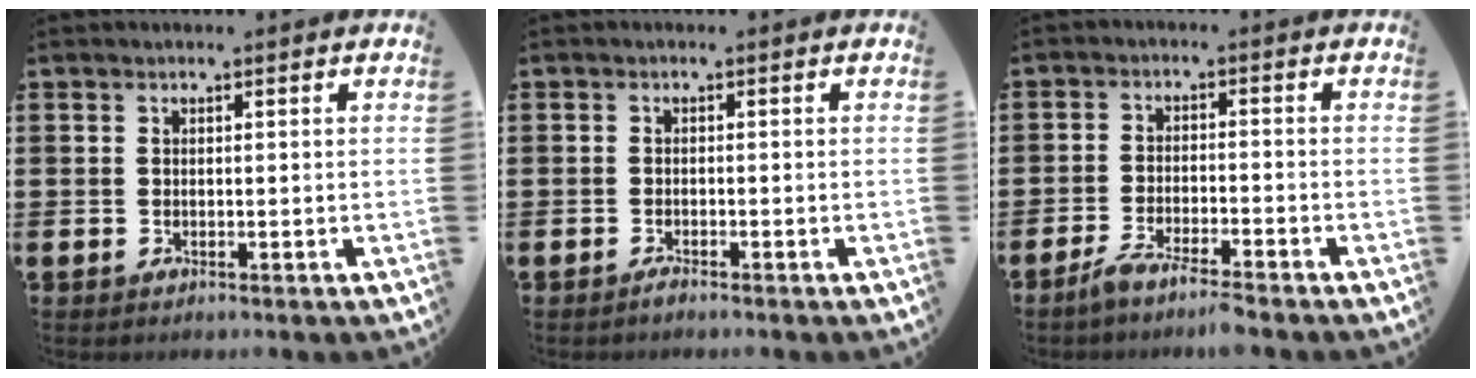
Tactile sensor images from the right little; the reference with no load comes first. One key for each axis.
{"total": 0.7, "fx": -0.6, "fy": 0.0, "fz": 0.3, "tx": -0.008, "ty": -0.002, "tz": -0.011}
{"total": 3.9, "fx": -3.2, "fy": -0.1, "fz": 2.2, "tx": -0.044, "ty": -0.003, "tz": -0.060}